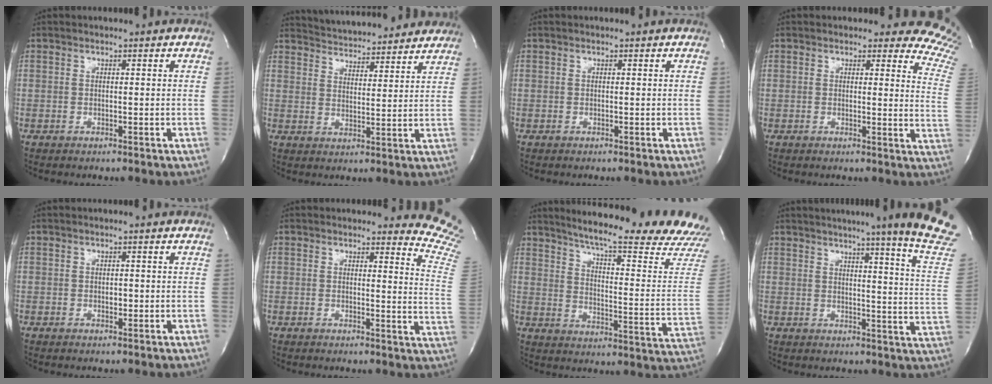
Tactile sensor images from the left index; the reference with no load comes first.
{"total": 15.5, "force": [14.6, 2.9, 4.2], "torque": [-0.056, 0.016, 0.197]}
{"total": 0.0}
{"total": 10.6, "force": [10.4, 2.2, 1.1], "torque": [0.029, -0.099, 0.058]}
{"total": 0.8, "force": [-0.1, 0.5, 0.6], "torque": [-0.008, 0.001, -0.001]}
{"total": 10.2, "force": [10.2, 0.5, 0.6], "torque": [0.021, -0.129, 0.064]}
{"total": 26.1, "force": [23.5, -0.2, 11.4], "torque": [-0.176, -0.105, 0.289]}
{"total": 19.7, "force": [16.0, -1.8, 11.3], "torque": [-0.148, -0.079, 0.181]}